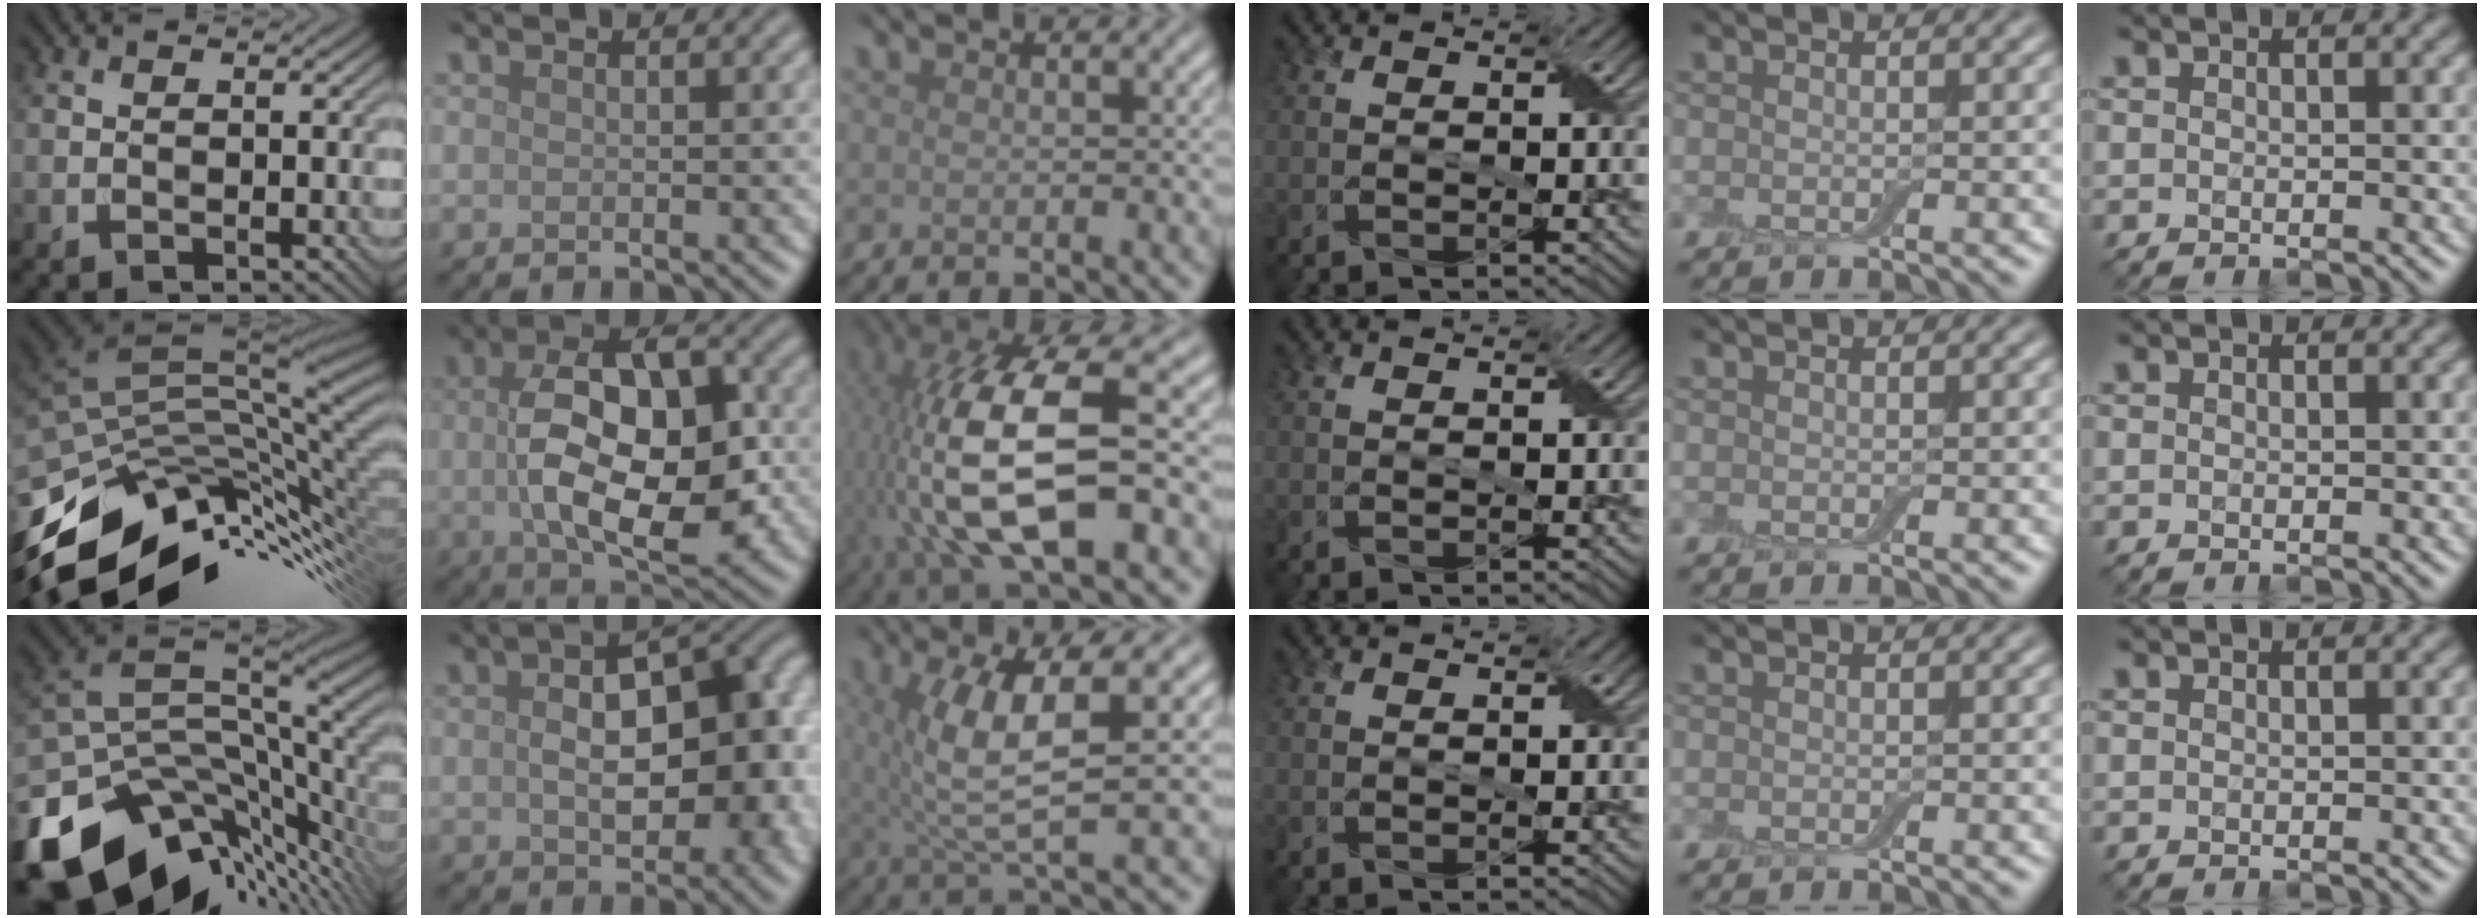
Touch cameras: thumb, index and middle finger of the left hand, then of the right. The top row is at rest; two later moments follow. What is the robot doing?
{"motion": "peel", "object": "aluminum foil"}